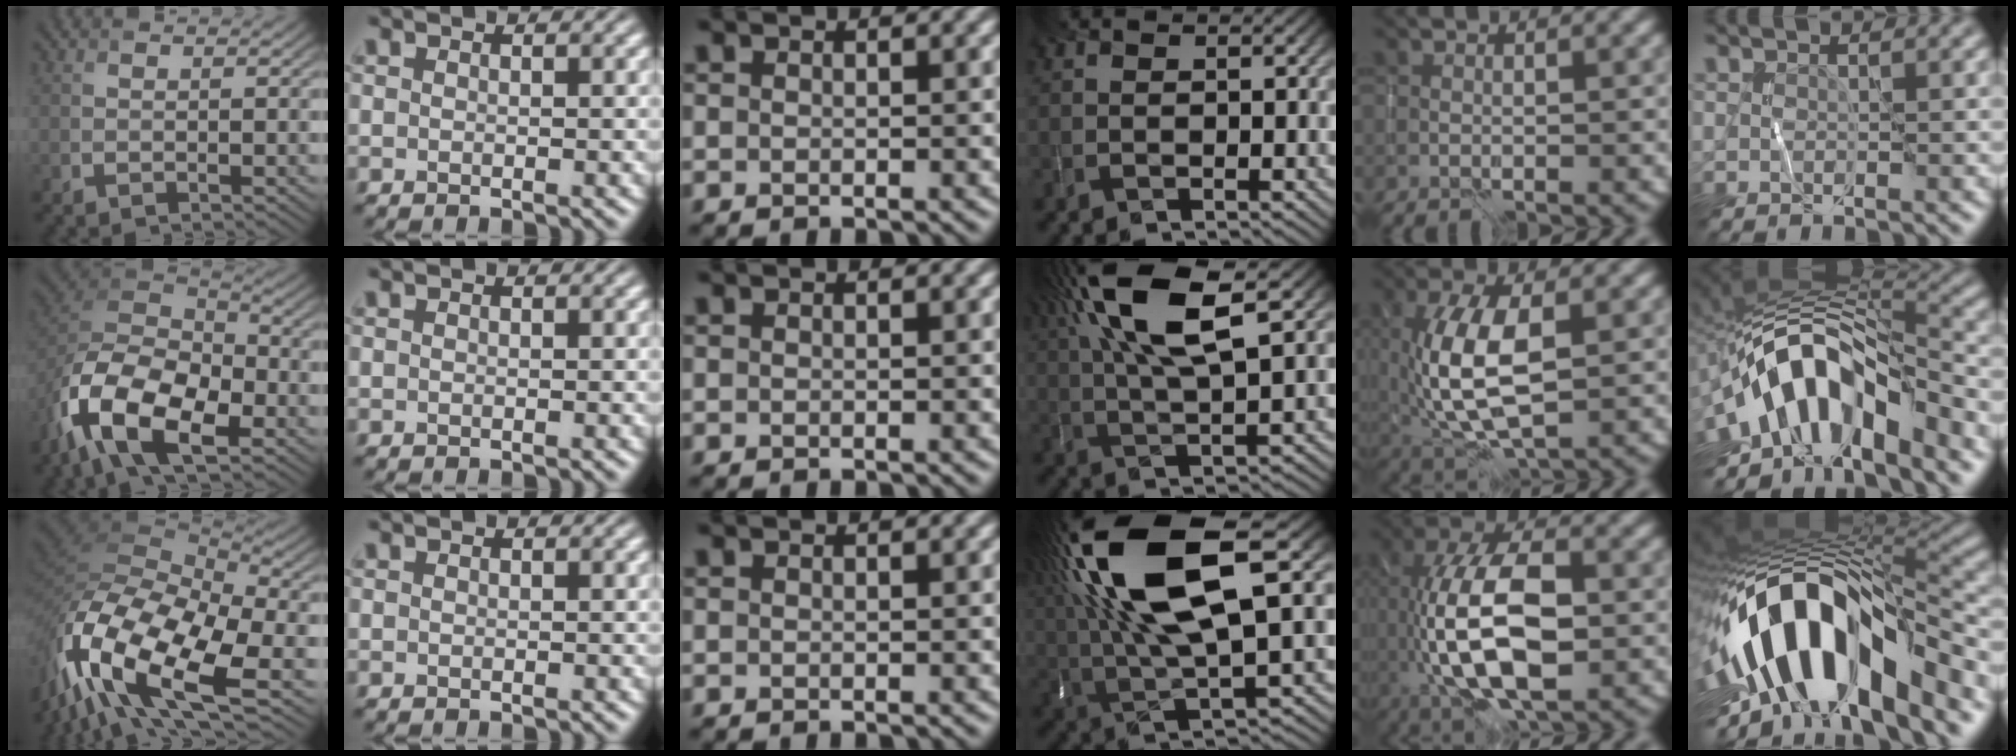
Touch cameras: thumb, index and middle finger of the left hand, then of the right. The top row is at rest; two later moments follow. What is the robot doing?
{"motion": "wipe", "object": "whiteboard"}